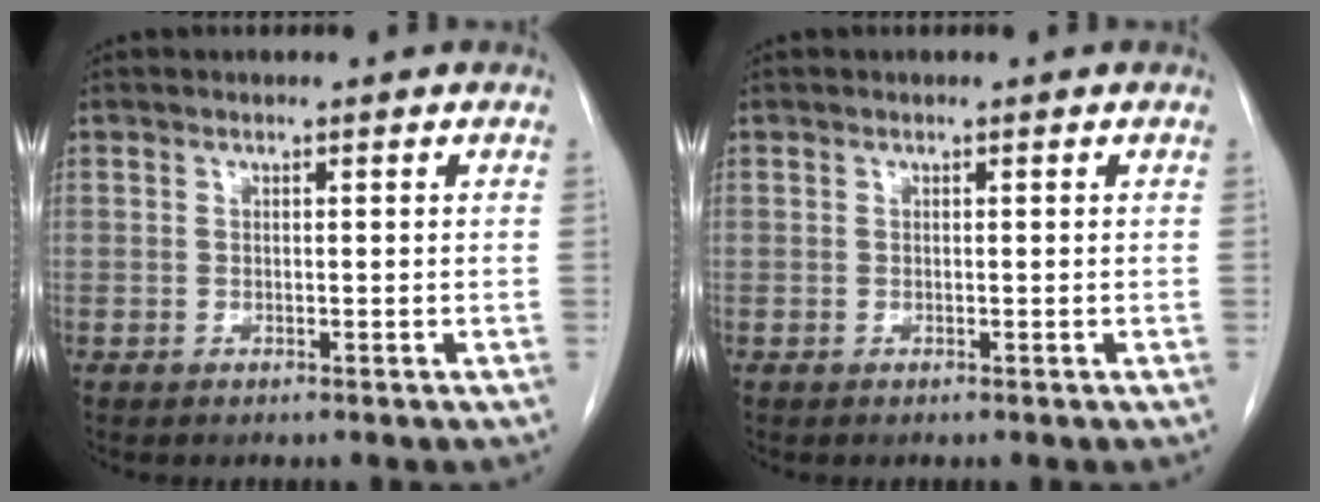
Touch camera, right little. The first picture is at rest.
{"total": 0.0}